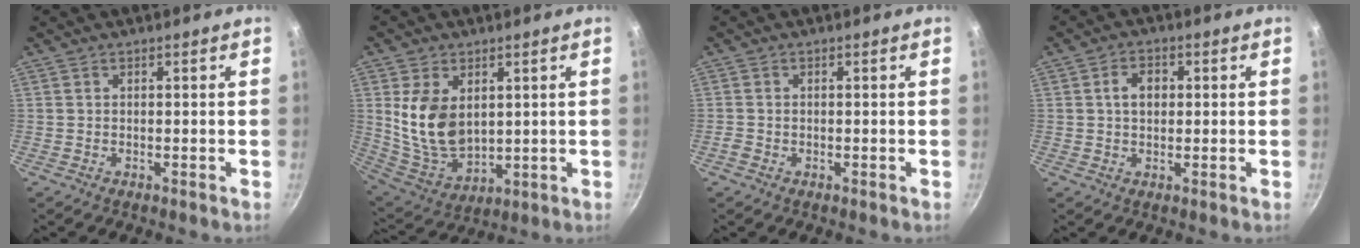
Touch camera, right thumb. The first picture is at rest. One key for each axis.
{"total": 13.3, "fx": 2.8, "fy": 8.7, "fz": 9.6, "tx": -0.165, "ty": -0.033, "tz": 0.072}
{"total": 1.1, "fx": -0.4, "fy": 0.9, "fz": 0.5, "tx": -0.009, "ty": 0.001, "tz": -0.009}
{"total": 4.4, "fx": 0.7, "fy": 3.2, "fz": 3.0, "tx": -0.032, "ty": 0.010, "tz": 0.008}